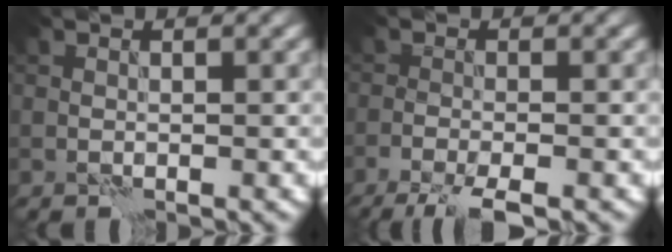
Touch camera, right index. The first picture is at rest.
{"total": 4.7, "force": [-3.4, 0.9, 3.1], "torque": [-0.057, -0.017, -0.063]}